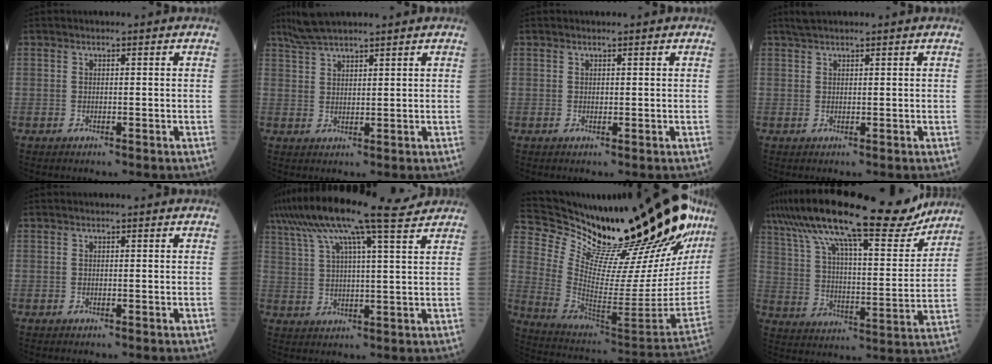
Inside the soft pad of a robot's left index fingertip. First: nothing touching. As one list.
[{"total": 5.1, "force": [4.5, 0.4, 2.4], "torque": [-0.056, 0.025, 0.093]}, {"total": 0.5, "force": [0.3, 0.3, 0.2], "torque": [-0.005, 0.000, 0.004]}, {"total": 2.0, "force": [1.8, 0.2, 0.9], "torque": [-0.019, 0.019, 0.034]}, {"total": 0.0}, {"total": 18.9, "force": [14.9, 1.2, 11.6], "torque": [-0.224, 0.043, 0.232]}, {"total": 35.5, "force": [29.1, 5.0, 19.7], "torque": [-0.312, -0.118, 0.414]}, {"total": 26.2, "force": [21.0, 4.5, 15.1], "torque": [-0.271, 0.029, 0.316]}]